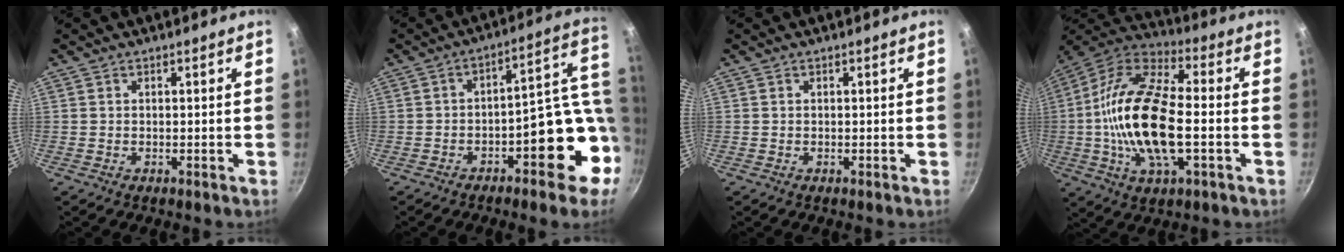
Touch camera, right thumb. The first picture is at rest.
{"total": 14.6, "force": [-3.1, 7.1, 12.4], "torque": [-0.093, 0.053, -0.036]}
{"total": 0.0}
{"total": 21.3, "force": [-2.2, 9.1, 19.2], "torque": [-0.367, 0.029, -0.058]}